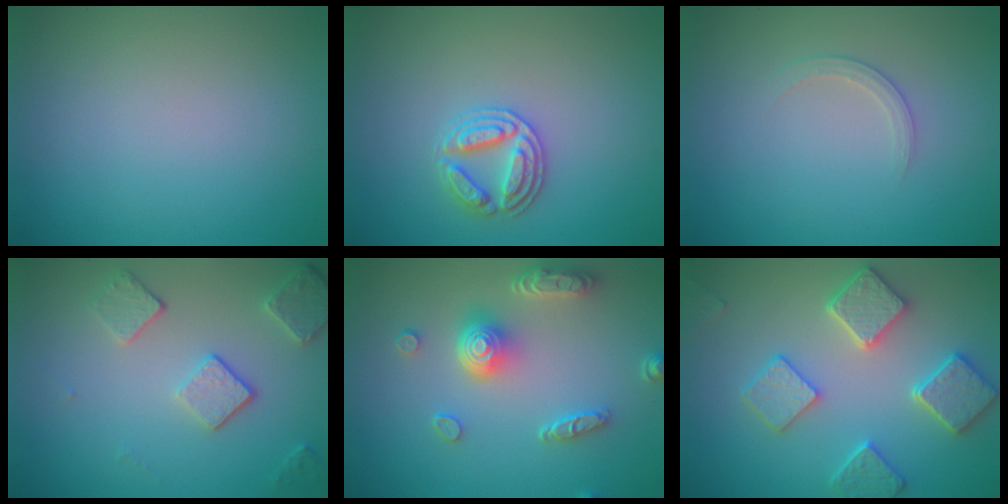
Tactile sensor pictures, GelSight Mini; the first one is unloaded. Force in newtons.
{"total": 2.8, "press": 2.8, "slide": 0.2}
{"total": 1.3, "press": 1.3, "slide": 0.1}
{"total": 3.7, "press": 2.9, "slide": 2.2}
{"total": 5.1, "press": 4.0, "slide": 3.1}
{"total": 5.1, "press": 4.6, "slide": 2.0}